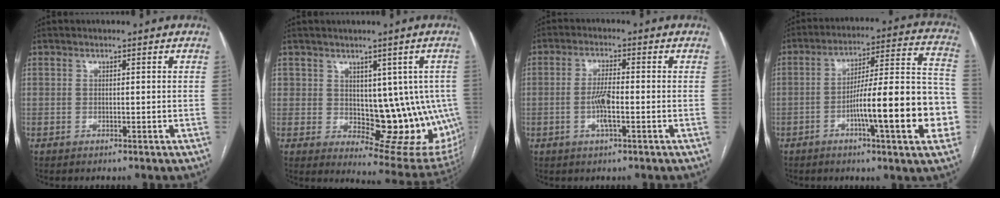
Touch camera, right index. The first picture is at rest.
{"total": 13.0, "force": [-0.4, 7.2, 10.8], "torque": [-0.101, 0.004, 0.014]}
{"total": 4.3, "force": [-1.0, 0.6, 4.2], "torque": [-0.088, 0.000, -0.017]}
{"total": 18.5, "force": [-5.4, 2.2, 17.6], "torque": [-0.224, 0.025, -0.072]}